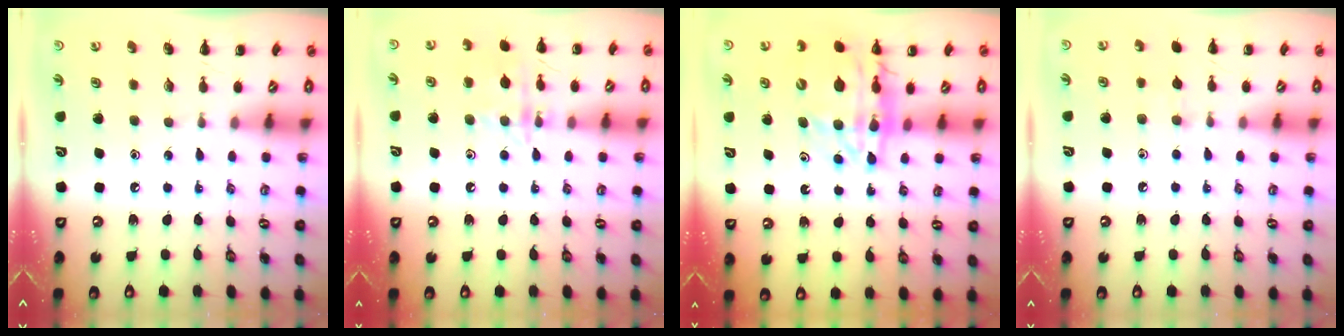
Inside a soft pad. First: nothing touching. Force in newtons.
{"total": 11.2, "press": 11.2, "slide": 0.6}
{"total": 16.8, "press": 16.3, "slide": 4.0}
{"total": 4.7, "press": 4.4, "slide": 1.7}